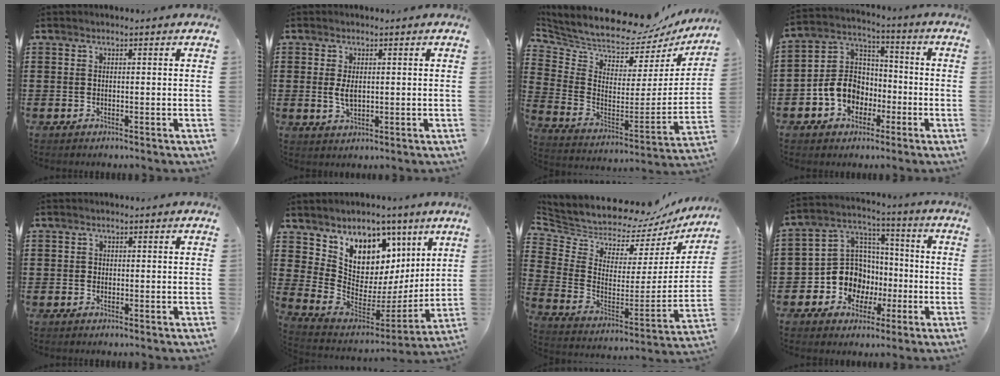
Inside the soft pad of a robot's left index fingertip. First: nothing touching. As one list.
[{"total": 3.1, "force": [0.3, 1.7, 2.6], "torque": [-0.060, 0.003, 0.001]}, {"total": 6.3, "force": [6.3, 0.3, 0.0], "torque": [-0.046, -0.074, 0.102]}, {"total": 8.7, "force": [-3.2, 7.4, 3.2], "torque": [-0.102, 0.018, -0.065]}, {"total": 0.5, "force": [0.1, 0.5, 0.2], "torque": [-0.005, 0.004, 0.001]}, {"total": 8.0, "force": [5.2, 5.8, 1.9], "torque": [-0.064, -0.063, 0.102]}, {"total": 6.4, "force": [6.3, 0.8, -0.4], "torque": [-0.043, -0.076, 0.102]}, {"total": 10.8, "force": [-2.6, 9.9, 3.5], "torque": [-0.117, 0.007, -0.044]}]